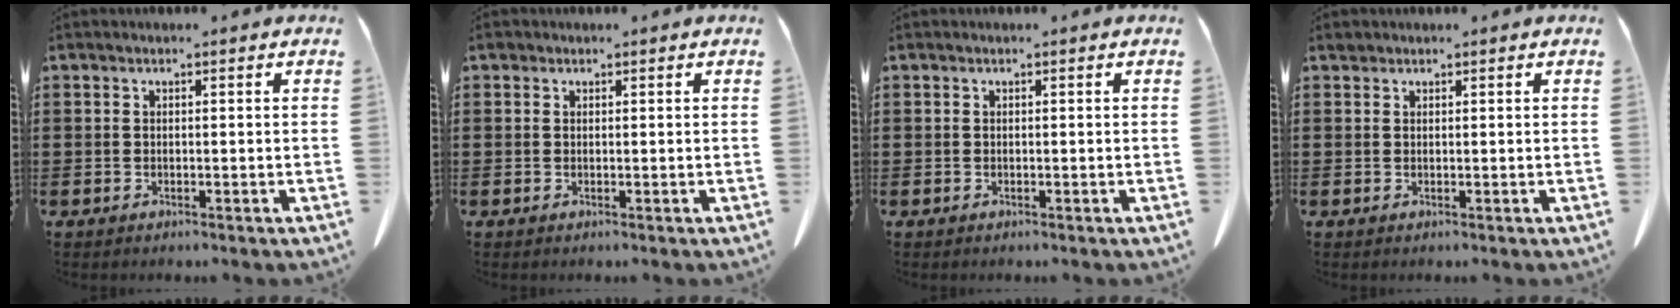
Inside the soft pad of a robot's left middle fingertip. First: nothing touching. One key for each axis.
{"total": 0.6, "fx": 0.3, "fy": 0.5, "fz": 0.1, "tx": -0.005, "ty": 0.005, "tz": 0.005}
{"total": 0.0}
{"total": 0.6, "fx": 0.5, "fy": 0.3, "fz": 0.1, "tx": -0.004, "ty": 0.002, "tz": 0.010}